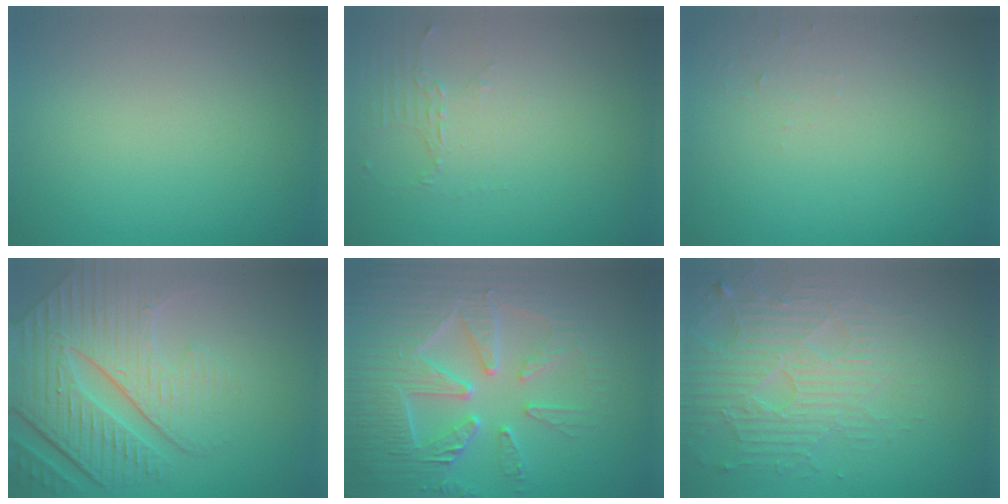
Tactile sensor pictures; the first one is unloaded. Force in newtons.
{"total": 2.1, "press": 1.5, "slide": 1.5}
{"total": 1.0, "press": 0.9, "slide": 0.1}
{"total": 9.0, "press": 6.3, "slide": 6.5}
{"total": 7.7, "press": 6.1, "slide": 4.7}
{"total": 4.6, "press": 4.4, "slide": 1.4}